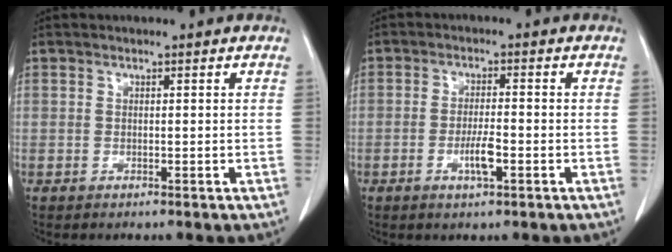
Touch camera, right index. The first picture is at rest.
{"total": 3.9, "force": [-1.5, 0.7, 3.6], "torque": [-0.067, -0.001, -0.026]}